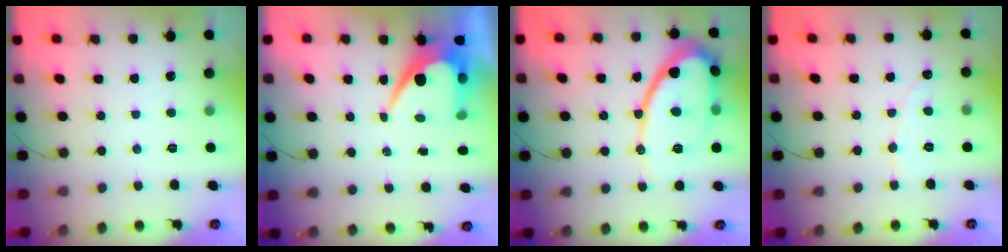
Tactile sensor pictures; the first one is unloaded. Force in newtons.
{"total": 8.7, "press": 8.7, "slide": 0.5}
{"total": 14.8, "press": 14.7, "slide": 1.5}
{"total": 2.6, "press": 2.6, "slide": 0.2}